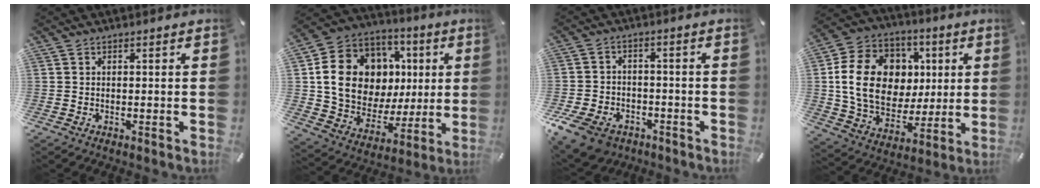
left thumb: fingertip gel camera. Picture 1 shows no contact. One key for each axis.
{"total": 18.1, "fx": 4.1, "fy": 14.9, "fz": 9.4, "tx": -0.171, "ty": -0.015, "tz": 0.091}
{"total": 9.2, "fx": -5.5, "fy": 6.2, "fz": 4.0, "tx": -0.091, "ty": 0.032, "tz": -0.101}
{"total": 19.7, "fx": 2.7, "fy": 16.0, "fz": 11.2, "tx": -0.217, "ty": 0.007, "tz": 0.056}